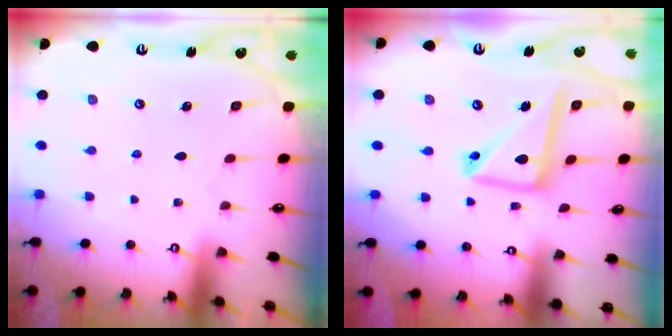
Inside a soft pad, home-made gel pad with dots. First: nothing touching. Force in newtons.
{"total": 13.5, "press": 13.4, "slide": 1.4}